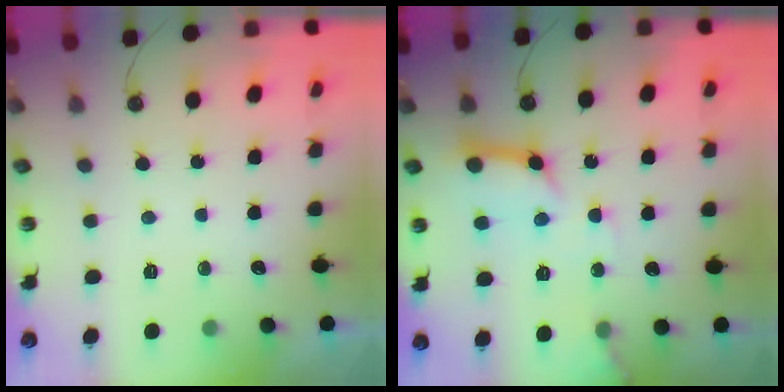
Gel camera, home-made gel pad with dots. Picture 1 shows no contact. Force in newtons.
{"total": 11.8, "press": 11.7, "slide": 1.4}